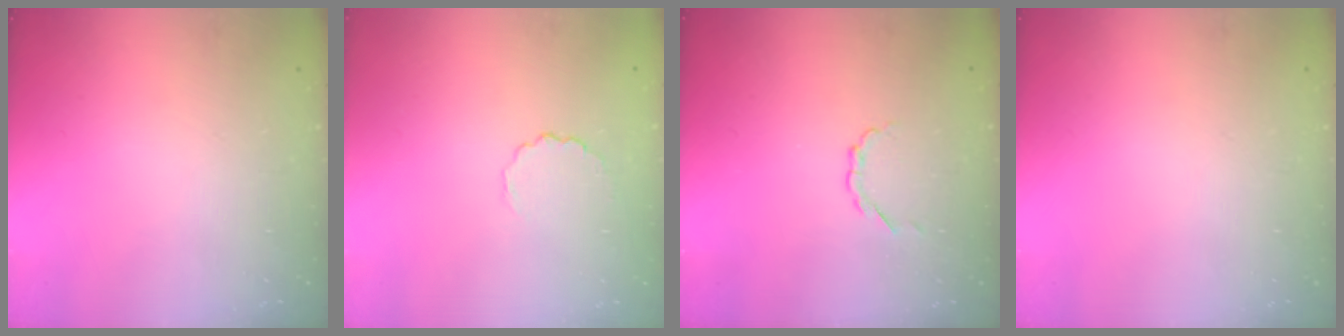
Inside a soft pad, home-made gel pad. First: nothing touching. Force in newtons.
{"total": 3.1, "press": 2.9, "slide": 1.1}
{"total": 2.9, "press": 2.7, "slide": 1.1}
{"total": 0.0}